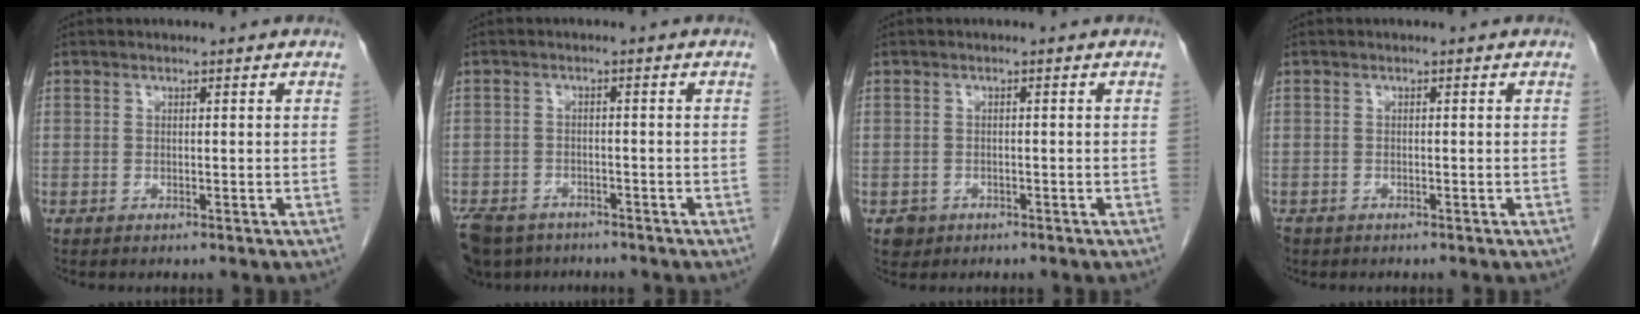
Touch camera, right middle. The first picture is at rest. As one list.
[{"total": 9.6, "force": [-7.5, 5.0, 3.2], "torque": [-0.074, -0.016, -0.115]}, {"total": 1.8, "force": [-0.9, 1.5, 0.1], "torque": [-0.004, 0.005, -0.013]}, {"total": 2.1, "force": [-1.6, 1.4, 0.5], "torque": [-0.015, -0.002, -0.028]}]